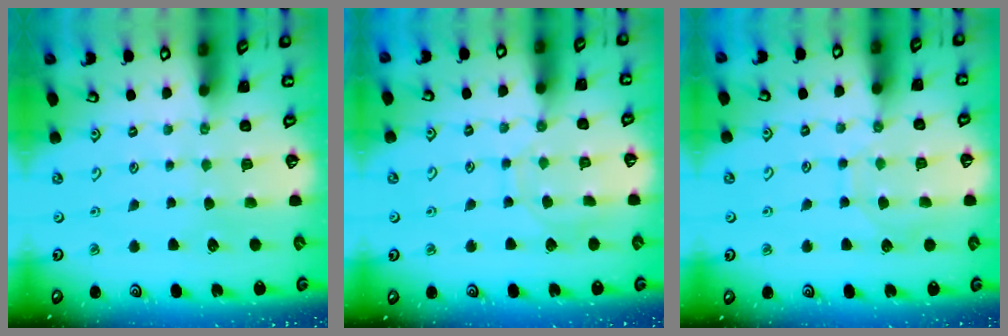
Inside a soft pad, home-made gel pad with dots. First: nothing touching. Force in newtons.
{"total": 8.5, "press": 8.4, "slide": 0.7}
{"total": 7.8, "press": 7.8, "slide": 0.6}